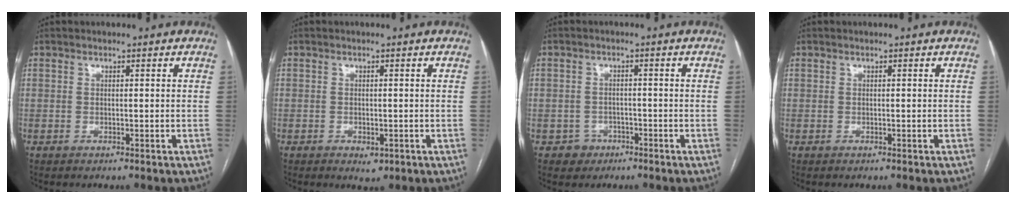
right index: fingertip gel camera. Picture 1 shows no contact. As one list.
[{"total": 2.0, "force": [-0.9, 1.2, 1.3], "torque": [-0.015, 0.000, -0.004]}, {"total": 3.1, "force": [-1.5, 2.7, -0.2], "torque": [0.014, 0.016, -0.023]}, {"total": 0.0}]